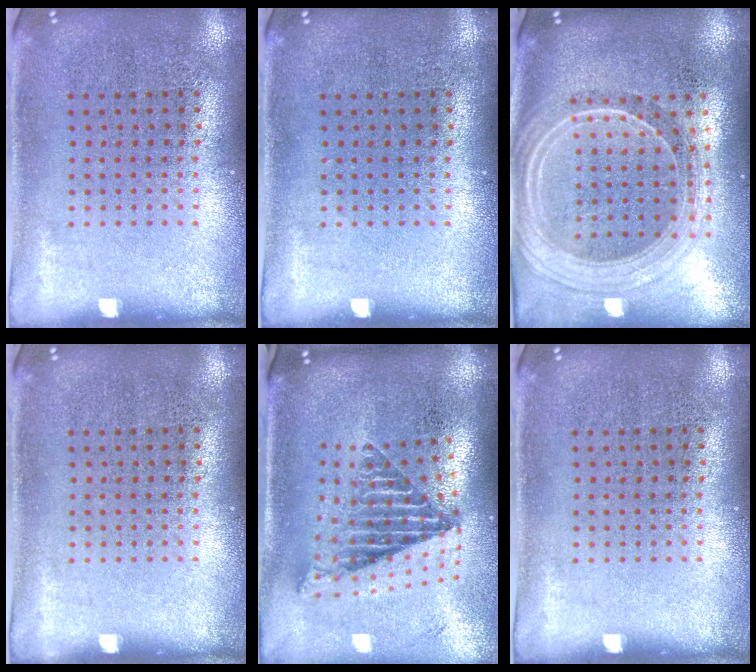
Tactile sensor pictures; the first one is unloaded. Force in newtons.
{"total": 0.0}
{"total": 2.4, "press": 2.0, "slide": 1.2}
{"total": 0.0}
{"total": 2.5, "press": 1.7, "slide": 1.9}
{"total": 0.0}